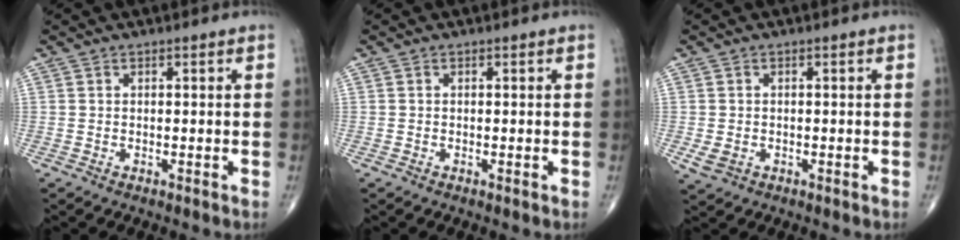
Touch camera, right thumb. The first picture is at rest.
{"total": 0.0}
{"total": 2.6, "force": [-0.6, 2.0, 1.6], "torque": [-0.032, 0.000, -0.005]}